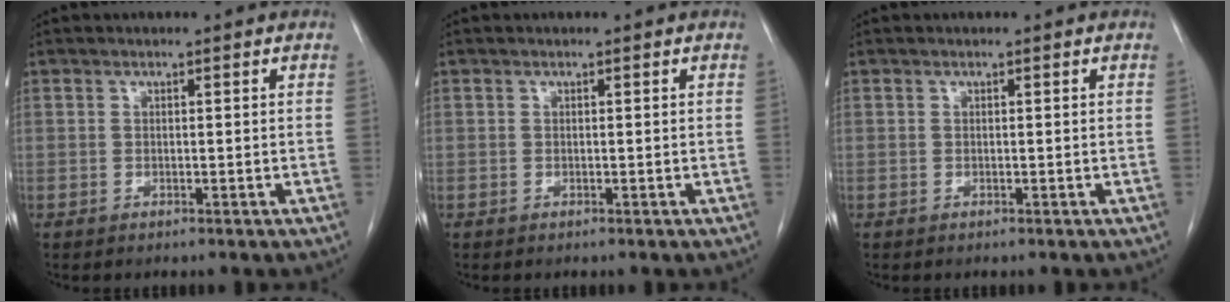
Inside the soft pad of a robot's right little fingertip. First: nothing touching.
{"total": 0.0}
{"total": 0.0}